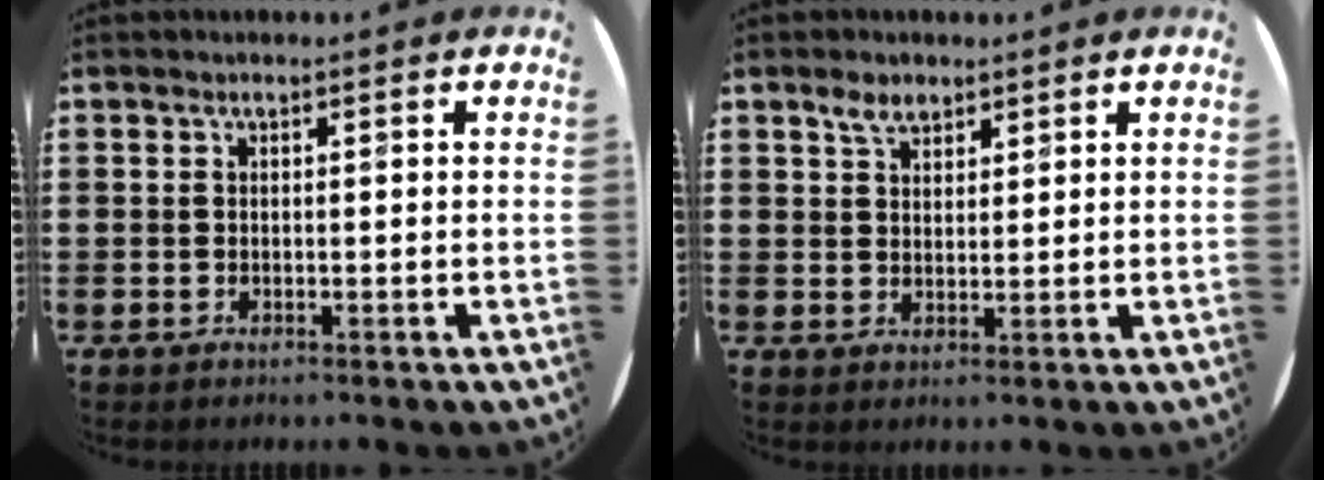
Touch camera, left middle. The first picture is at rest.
{"total": 2.9, "force": [2.2, 1.6, 1.0], "torque": [-0.007, -0.003, 0.038]}